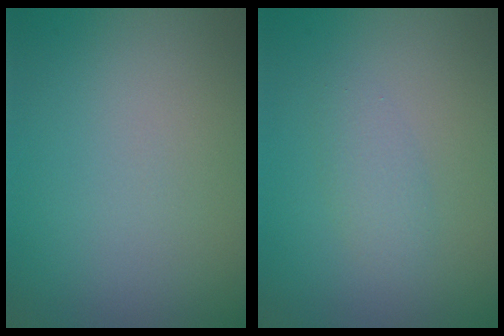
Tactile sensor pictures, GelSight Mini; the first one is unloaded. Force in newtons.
{"total": 1.5, "press": 1.5, "slide": 0.1}